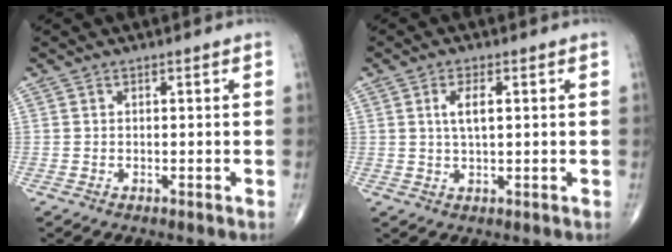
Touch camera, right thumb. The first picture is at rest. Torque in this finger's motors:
{"motor_torque": [-0.02, 0.04, 0.12, -0.02, 0.02]}